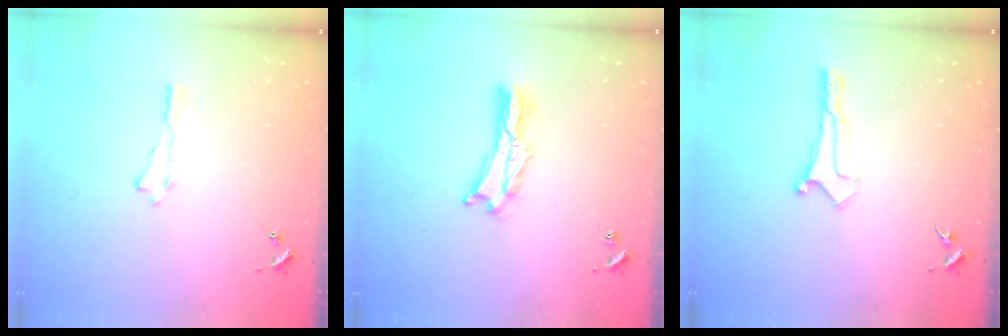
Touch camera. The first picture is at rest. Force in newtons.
{"total": 1.4, "press": 1.4, "slide": 0.3}
{"total": 0.0}